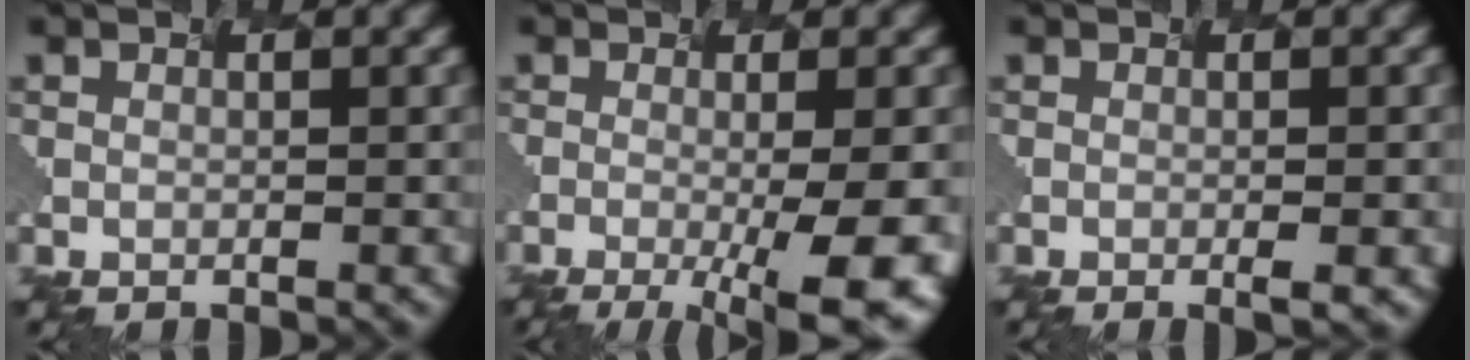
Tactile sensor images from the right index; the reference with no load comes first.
{"total": 10.0, "force": [-2.9, 2.7, 9.1], "torque": [-0.101, -0.011, -0.020]}
{"total": 2.0, "force": [-0.6, 0.4, 1.9], "torque": [-0.016, 0.001, -0.003]}